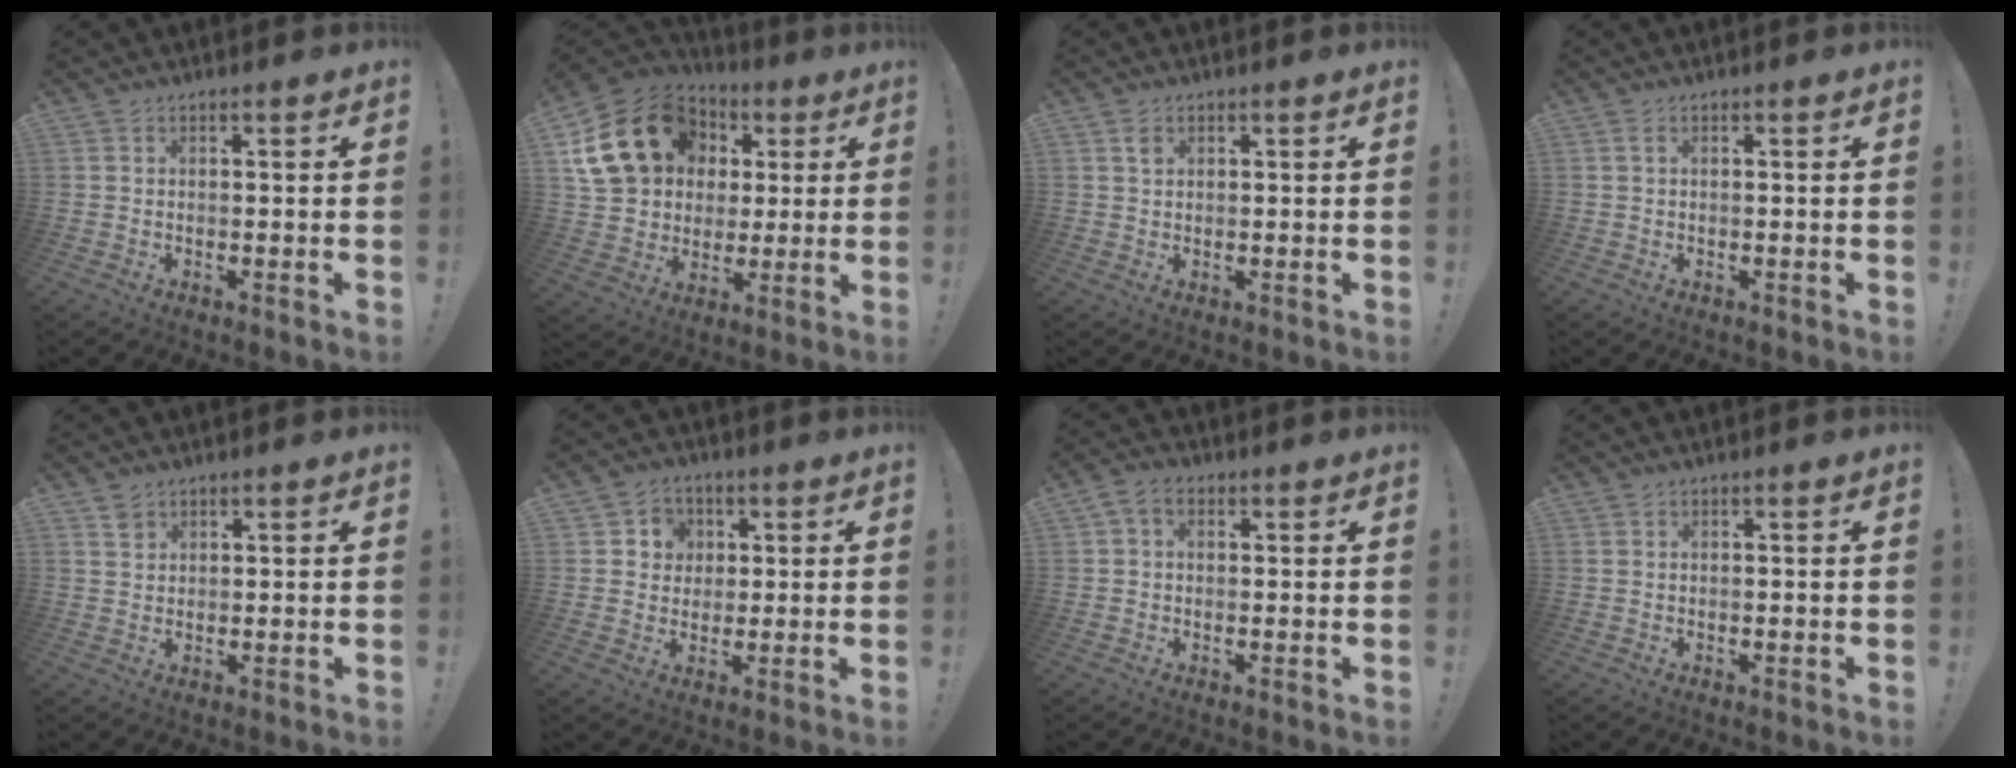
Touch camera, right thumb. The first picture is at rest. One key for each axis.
{"total": 22.3, "fx": 7.3, "fy": 17.5, "fz": 11.6, "tx": -0.185, "ty": -0.015, "tz": 0.166}
{"total": 1.9, "fx": 1.1, "fy": 1.2, "fz": 1.1, "tx": -0.007, "ty": -0.005, "tz": 0.016}
{"total": 1.0, "fx": 0.3, "fy": 0.1, "fz": 1.0, "tx": -0.020, "ty": 0.001, "tz": 0.004}
{"total": 2.2, "fx": 1.5, "fy": 1.6, "fz": 0.6, "tx": 0.003, "ty": -0.008, "tz": 0.026}
{"total": 5.9, "fx": 1.1, "fy": 5.7, "fz": 1.0, "tx": -0.015, "ty": -0.006, "tz": 0.021}
{"total": 4.0, "fx": 1.1, "fy": 2.7, "fz": 2.7, "tx": -0.047, "ty": 0.004, "tz": 0.021}
{"total": 0.0}